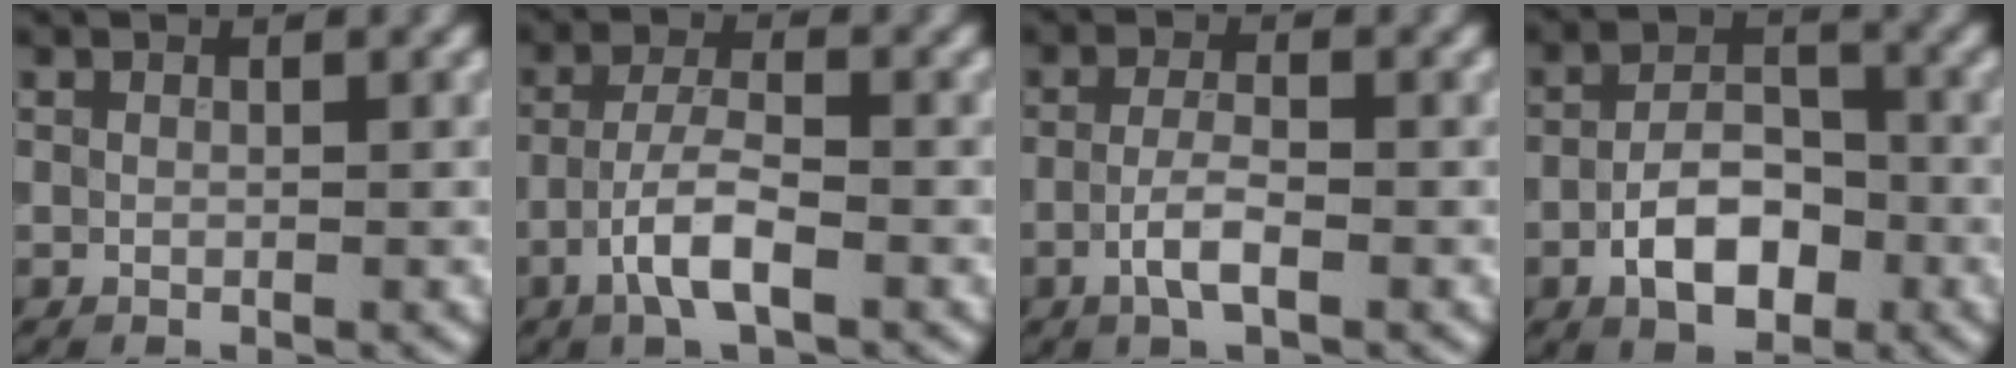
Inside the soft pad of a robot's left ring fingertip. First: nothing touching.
{"total": 4.2, "force": [-2.0, 1.2, 3.5], "torque": [-0.069, 0.006, -0.044]}
{"total": 2.8, "force": [-1.1, 0.8, 2.4], "torque": [-0.050, 0.003, -0.027]}
{"total": 5.7, "force": [-2.2, 3.1, 4.2], "torque": [-0.068, 0.007, -0.042]}